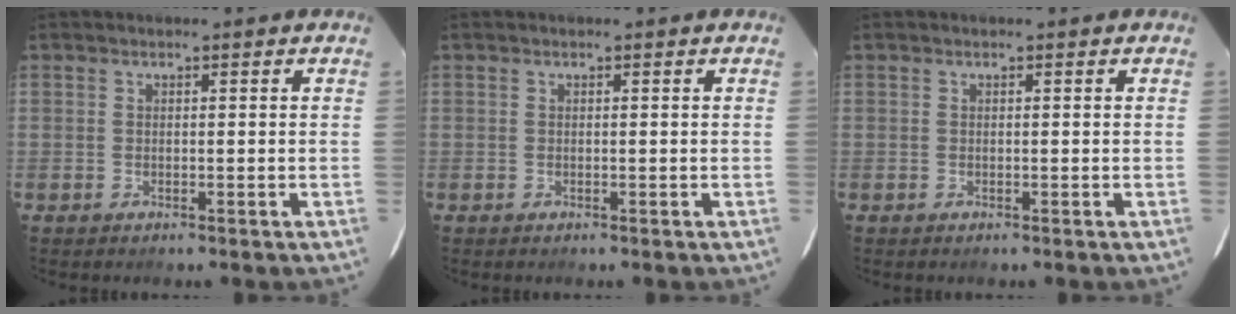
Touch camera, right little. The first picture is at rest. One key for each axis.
{"total": 0.0}
{"total": 0.0}